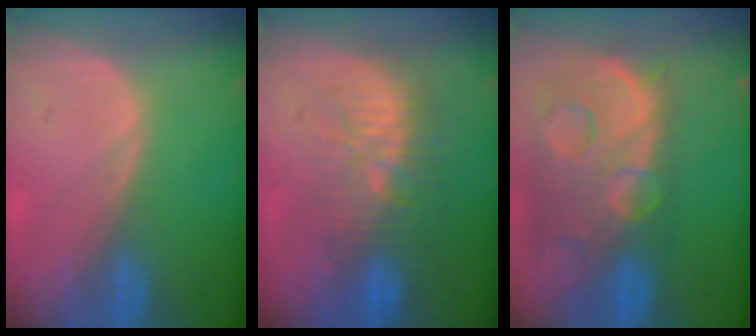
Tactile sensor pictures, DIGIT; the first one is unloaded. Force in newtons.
{"total": 9.5, "press": 8.9, "slide": 3.2}
{"total": 13.9, "press": 11.3, "slide": 8.1}